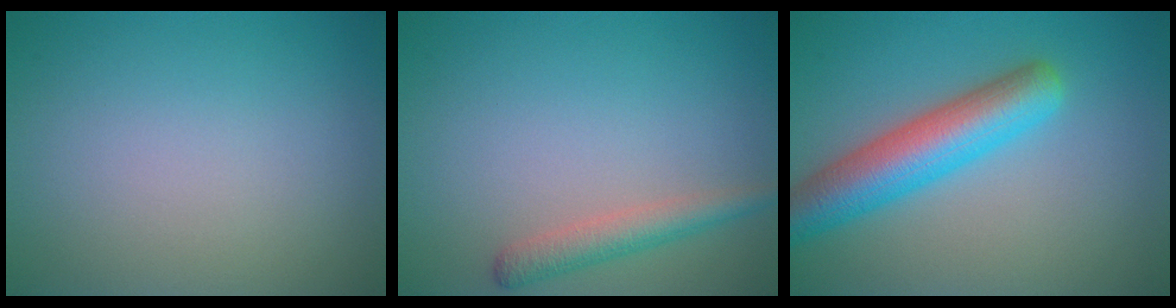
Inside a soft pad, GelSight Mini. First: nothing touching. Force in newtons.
{"total": 2.4, "press": 2.4, "slide": 0.1}
{"total": 6.6, "press": 6.6, "slide": 0.2}